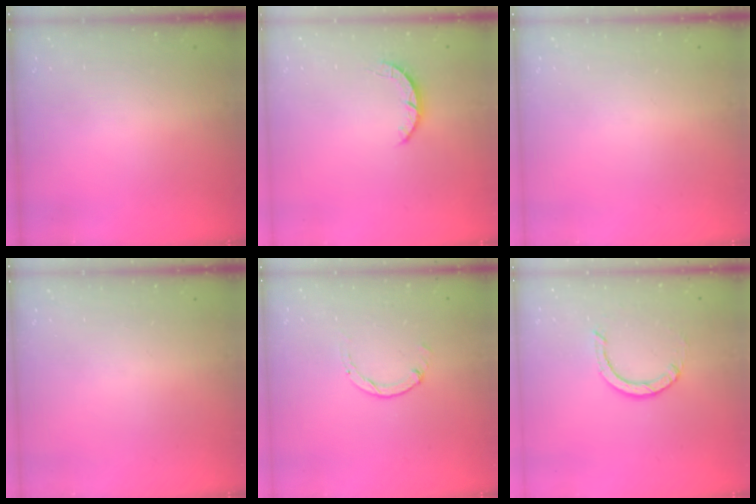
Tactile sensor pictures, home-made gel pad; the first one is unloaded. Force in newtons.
{"total": 2.5, "press": 2.4, "slide": 0.4}
{"total": 0.0}
{"total": 0.0}
{"total": 0.0}
{"total": 3.8, "press": 3.8, "slide": 0.4}